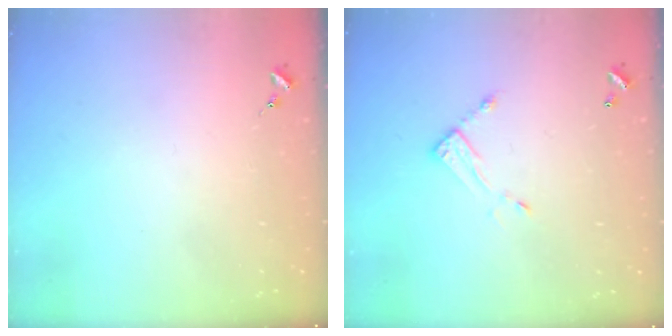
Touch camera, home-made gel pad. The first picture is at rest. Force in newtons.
{"total": 7.2, "press": 7.2, "slide": 0.3}